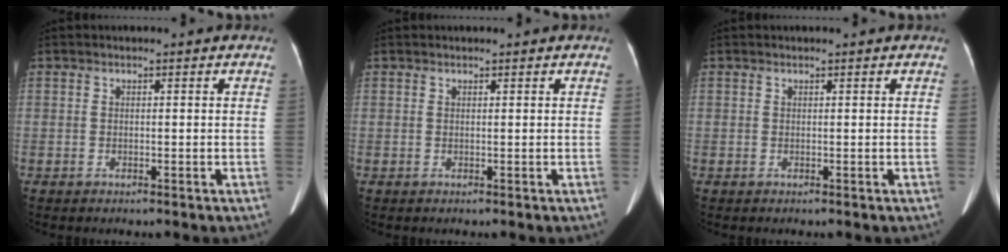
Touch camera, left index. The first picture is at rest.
{"total": 1.2, "force": [1.1, 0.0, 0.6], "torque": [-0.009, 0.007, 0.015]}
{"total": 1.0, "force": [0.9, 0.0, 0.4], "torque": [-0.009, 0.005, 0.012]}